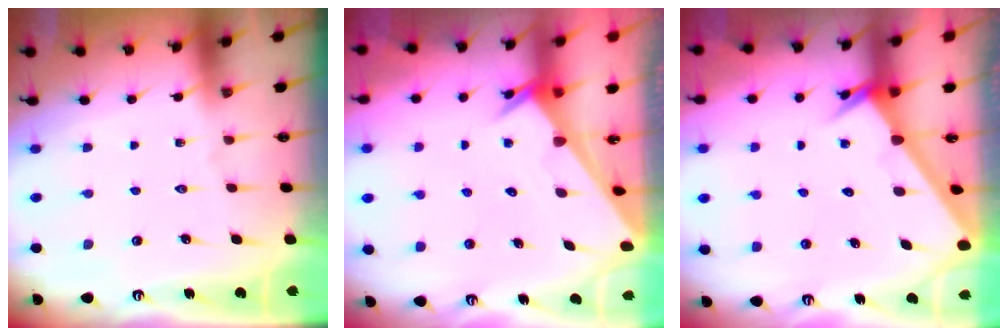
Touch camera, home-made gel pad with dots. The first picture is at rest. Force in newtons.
{"total": 3.5, "press": 3.5, "slide": 0.4}
{"total": 2.6, "press": 2.6, "slide": 0.2}